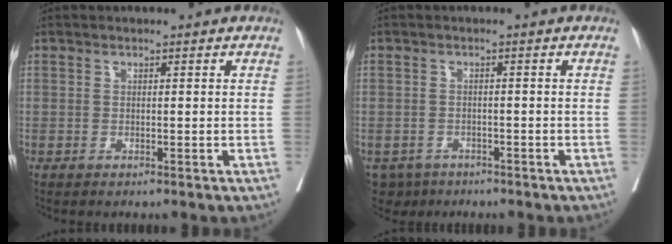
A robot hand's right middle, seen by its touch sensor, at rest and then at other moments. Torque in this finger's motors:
{"motor_torque": [0.02, -0.02, 0.00, 0.00]}